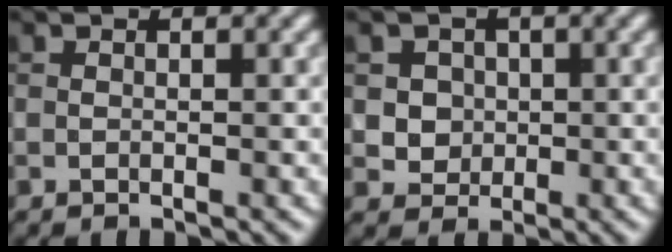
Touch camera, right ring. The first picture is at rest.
{"total": 3.1, "force": [0.7, 2.7, 1.2], "torque": [-0.013, 0.005, 0.016]}